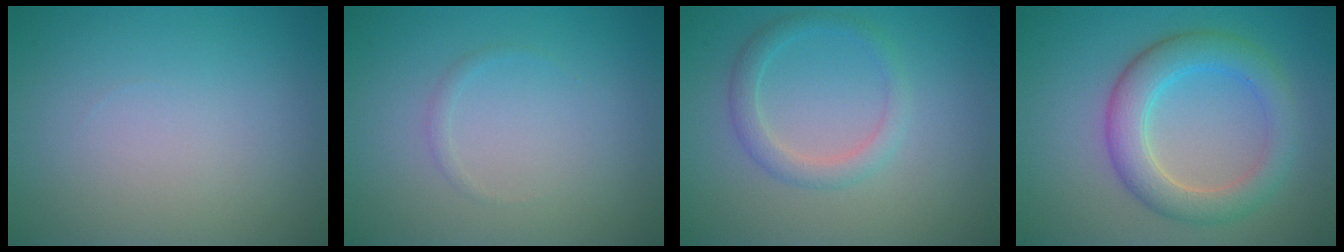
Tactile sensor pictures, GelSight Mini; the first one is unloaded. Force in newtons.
{"total": 0.6, "press": 0.6, "slide": 0.1}
{"total": 2.2, "press": 2.2, "slide": 0.1}
{"total": 5.1, "press": 5.0, "slide": 0.3}